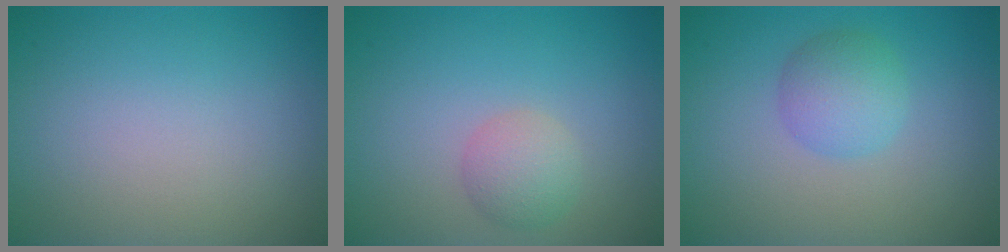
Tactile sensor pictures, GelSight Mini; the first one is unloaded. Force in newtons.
{"total": 2.2, "press": 2.2, "slide": 0.1}
{"total": 2.9, "press": 2.9, "slide": 0.1}